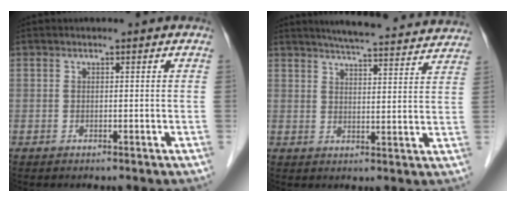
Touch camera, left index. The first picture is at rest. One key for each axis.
{"total": 18.5, "fx": 17.2, "fy": 1.6, "fz": 6.4, "tx": -0.089, "ty": -0.003, "tz": 0.214}